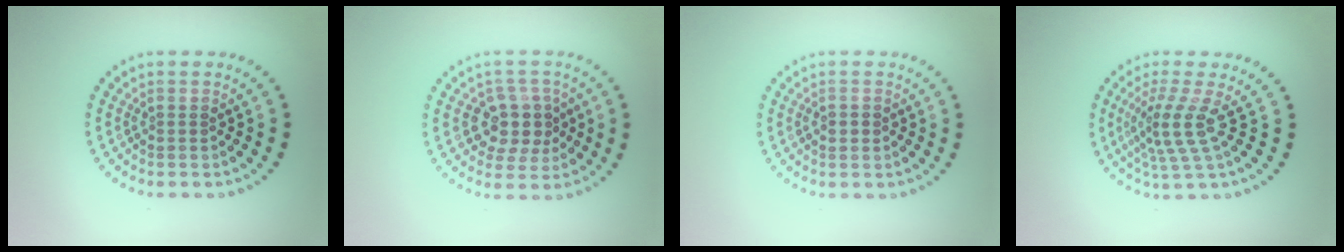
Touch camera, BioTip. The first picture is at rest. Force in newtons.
{"total": 4.3, "press": 3.9, "slide": 1.7}
{"total": 1.3, "press": 1.3, "slide": 0.1}
{"total": 3.7, "press": 2.7, "slide": 2.5}